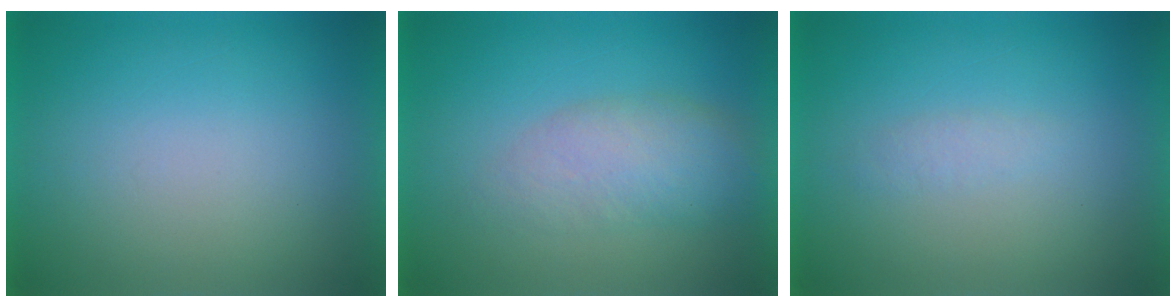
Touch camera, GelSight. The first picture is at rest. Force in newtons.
{"total": 4.4}
{"total": 1.3}